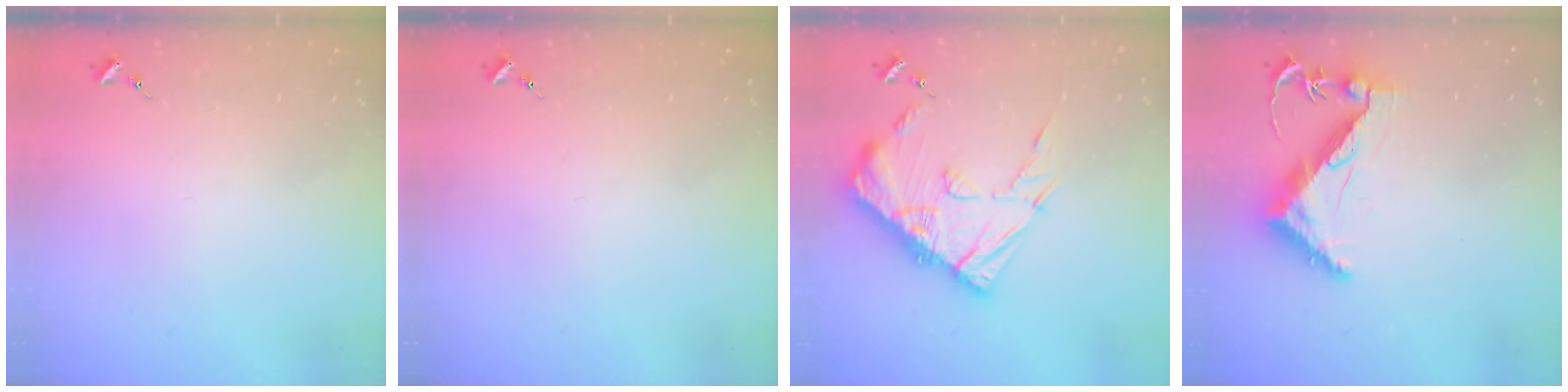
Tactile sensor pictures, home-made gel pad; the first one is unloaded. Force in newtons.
{"total": 0.0}
{"total": 18.5, "press": 18.5, "slide": 1.8}
{"total": 9.7, "press": 9.6, "slide": 1.0}